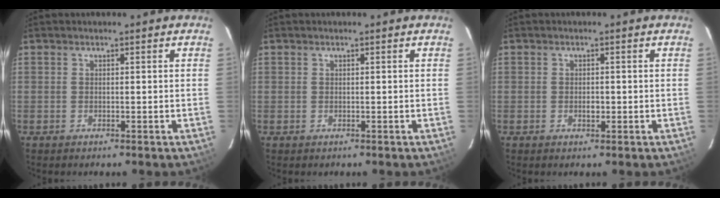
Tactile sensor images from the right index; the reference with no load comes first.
{"total": 0.8, "force": [-0.1, 0.8, -0.1], "torque": [0.001, 0.003, 0.002]}
{"total": 1.2, "force": [-0.3, 0.9, 0.8], "torque": [-0.013, 0.001, -0.004]}